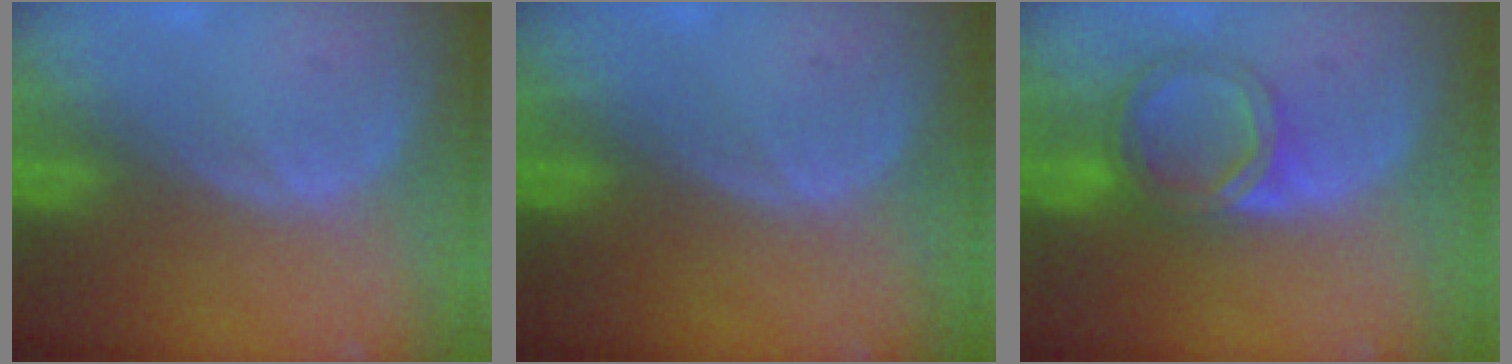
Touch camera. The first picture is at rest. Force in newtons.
{"total": 0.0}
{"total": 6.4, "press": 5.6, "slide": 3.1}